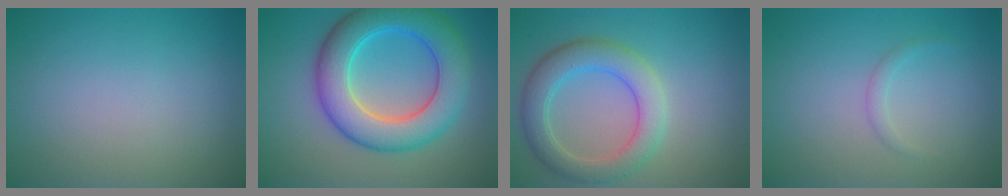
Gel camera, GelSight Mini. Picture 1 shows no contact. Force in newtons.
{"total": 8.9, "press": 8.9, "slide": 0.1}
{"total": 5.0, "press": 5.0, "slide": 0.2}
{"total": 0.8, "press": 0.8, "slide": 0.1}